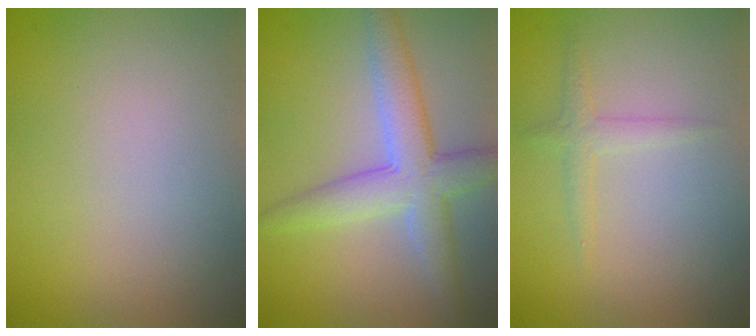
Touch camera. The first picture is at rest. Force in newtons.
{"total": 5.3, "press": 5.3, "slide": 0.1}
{"total": 1.3, "press": 1.3, "slide": 0.0}